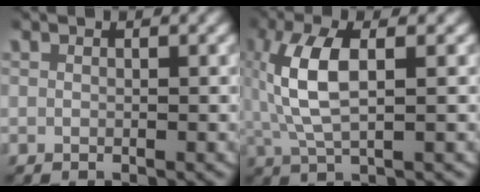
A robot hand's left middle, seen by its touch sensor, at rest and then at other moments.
{"total": 5.9, "force": [1.0, 2.2, 5.4], "torque": [-0.114, 0.007, 0.019]}